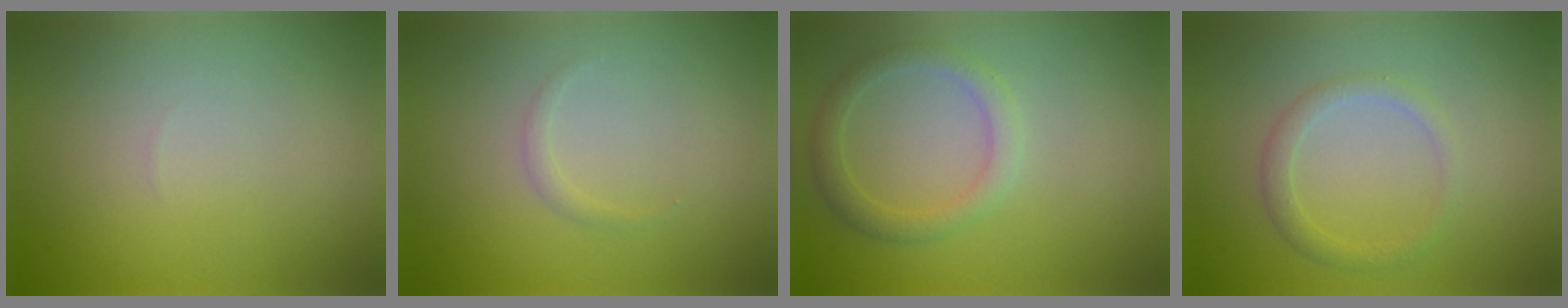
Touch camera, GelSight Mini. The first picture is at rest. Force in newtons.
{"total": 0.6, "press": 0.6, "slide": 0.1}
{"total": 2.3, "press": 2.3, "slide": 0.1}
{"total": 1.7, "press": 1.7, "slide": 0.0}